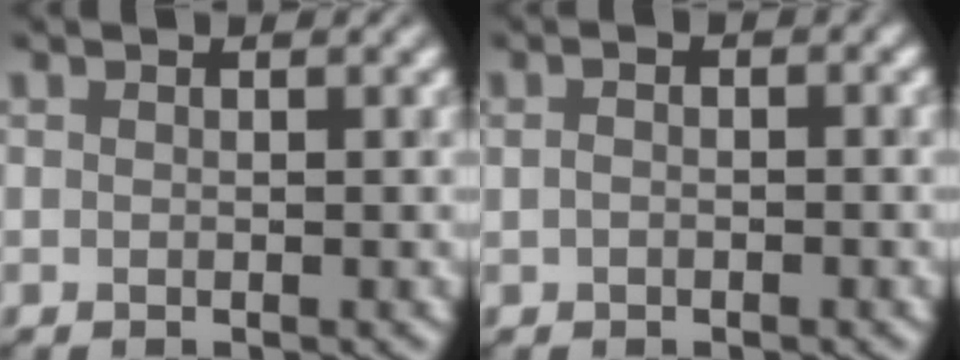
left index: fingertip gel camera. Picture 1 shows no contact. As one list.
[{"total": 1.4, "force": [0.1, 0.7, 1.1], "torque": [-0.020, 0.003, -0.006]}]